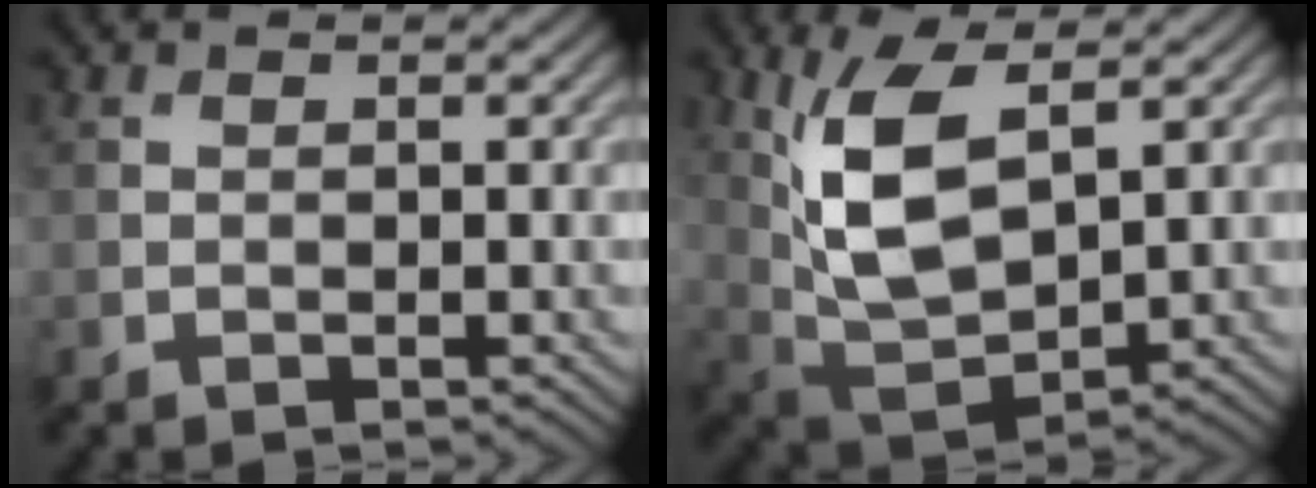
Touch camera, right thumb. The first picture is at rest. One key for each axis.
{"total": 10.4, "fx": 3.4, "fy": 4.8, "fz": 8.5, "tx": -0.197, "ty": -0.001, "tz": 0.069}